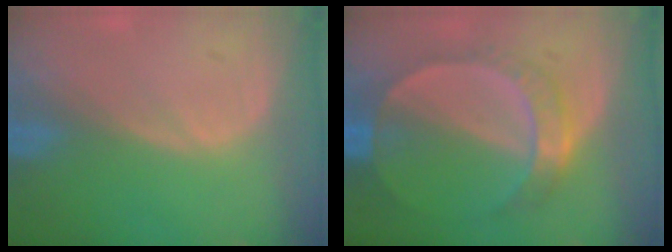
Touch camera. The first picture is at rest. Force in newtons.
{"total": 7.3, "press": 6.4, "slide": 3.6}